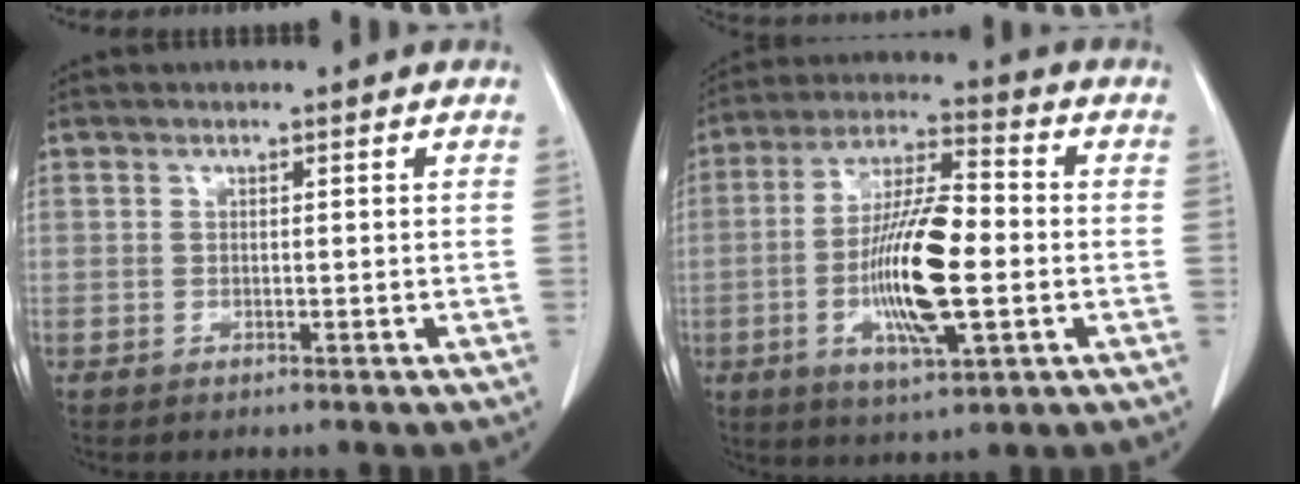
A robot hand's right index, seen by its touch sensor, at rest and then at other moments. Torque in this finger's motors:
{"motor_torque": [2.14, 0.00, 0.46, 0.18]}